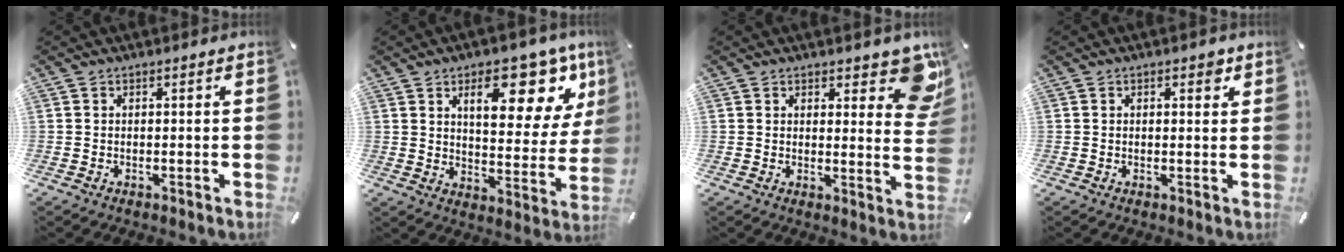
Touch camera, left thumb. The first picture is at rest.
{"total": 17.8, "force": [9.7, 8.6, 12.2], "torque": [-0.153, -0.057, 0.152]}
{"total": 9.9, "force": [6.4, 4.4, 6.2], "torque": [-0.053, -0.050, 0.107]}
{"total": 1.9, "force": [0.7, 1.1, 1.4], "torque": [-0.013, -0.001, 0.007]}